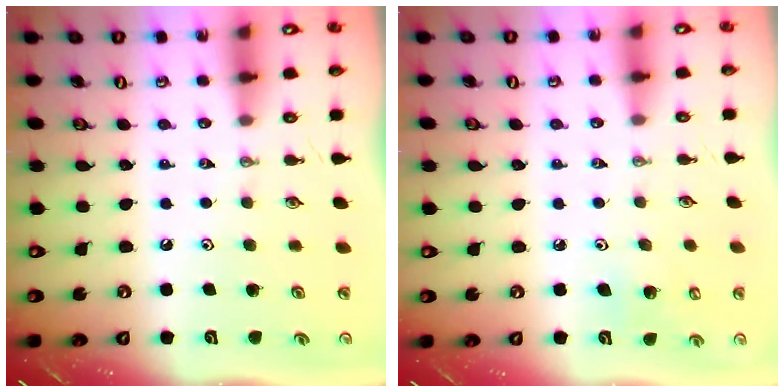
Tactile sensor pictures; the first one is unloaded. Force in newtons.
{"total": 6.5, "press": 6.2, "slide": 1.9}